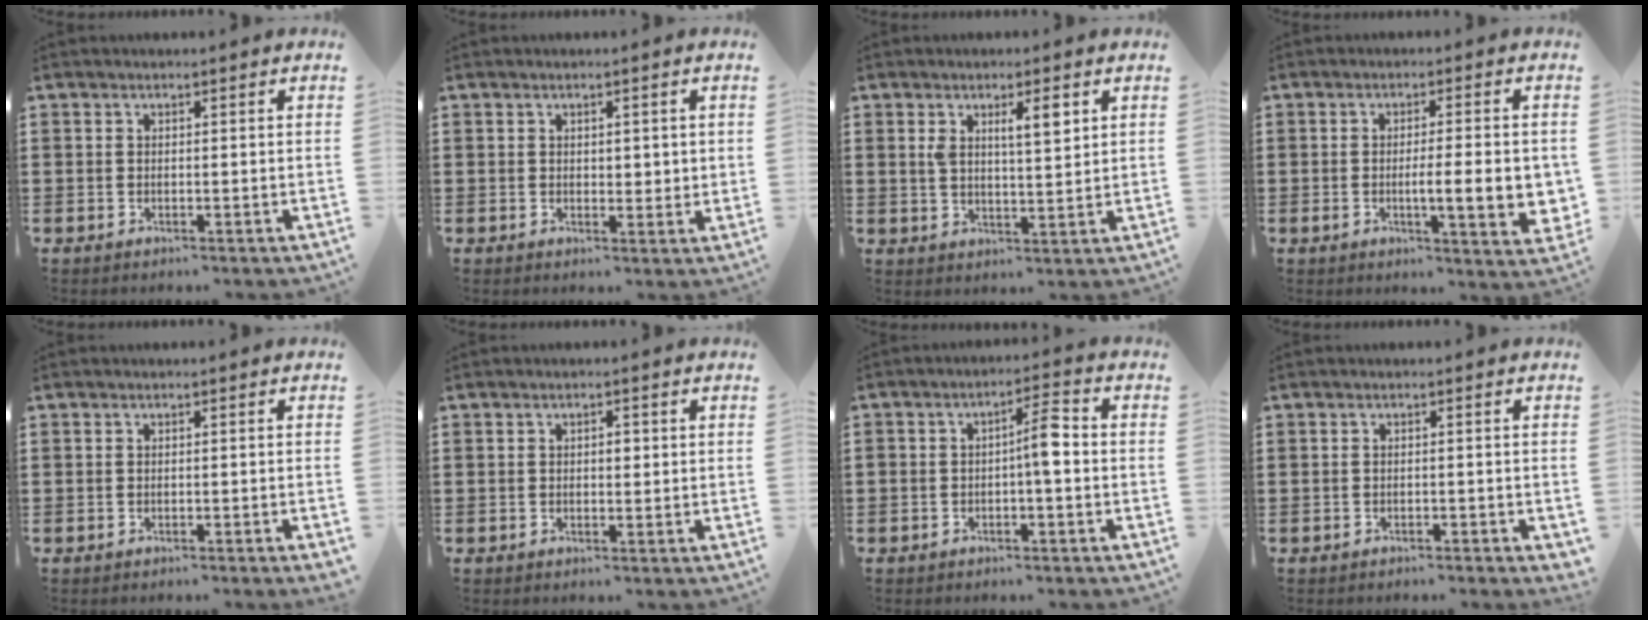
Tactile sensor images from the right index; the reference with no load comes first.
{"total": 1.5, "force": [0.6, 1.0, 0.8], "torque": [-0.010, 0.005, 0.009]}
{"total": 4.4, "force": [1.9, 1.4, 3.8], "torque": [-0.063, 0.000, 0.027]}
{"total": 7.5, "force": [-0.9, 1.3, 7.3], "torque": [-0.097, -0.011, -0.018]}
{"total": 0.8, "force": [-0.6, -0.1, 0.5], "torque": [-0.008, -0.003, -0.012]}
{"total": 1.2, "force": [0.0, 0.6, 1.0], "torque": [-0.020, 0.005, -0.001]}
{"total": 4.3, "force": [-0.8, 1.1, 4.1], "torque": [-0.073, 0.011, -0.019]}
{"total": 0.8, "force": [-0.8, 0.1, 0.2], "torque": [-0.007, -0.003, -0.016]}